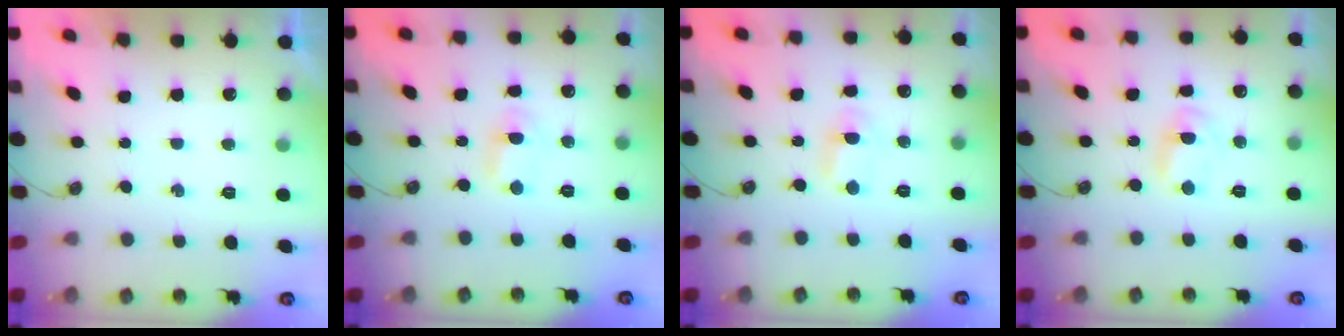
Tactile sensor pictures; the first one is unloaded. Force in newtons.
{"total": 1.5, "press": 1.3, "slide": 0.7}
{"total": 1.5, "press": 1.3, "slide": 0.7}
{"total": 3.9, "press": 3.9, "slide": 0.3}